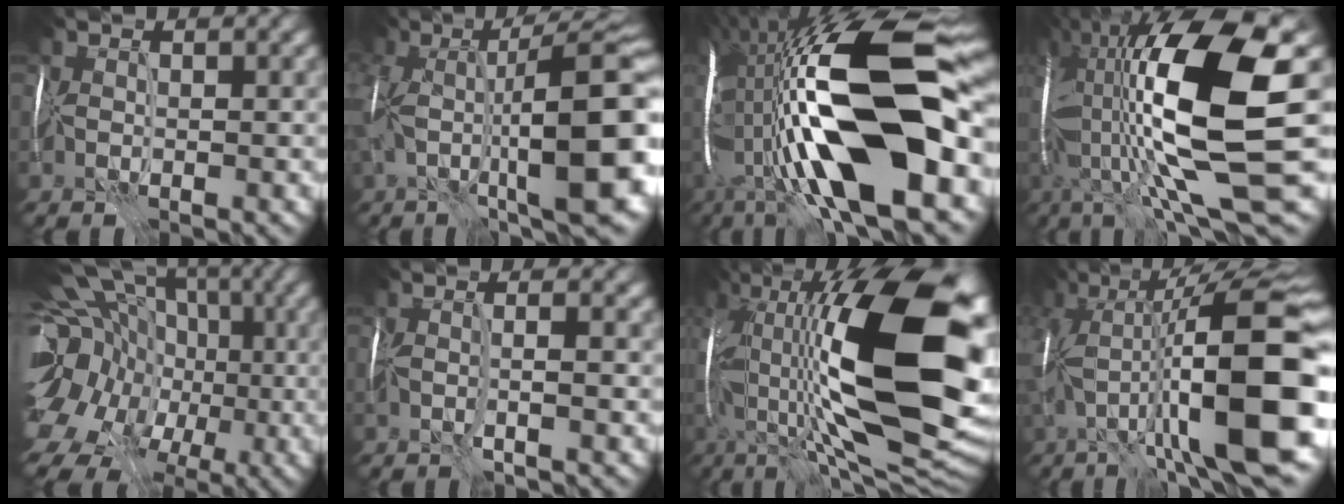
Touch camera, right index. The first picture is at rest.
{"total": 12.5, "force": [-0.9, 3.1, 12.1], "torque": [-0.195, 0.008, -0.009]}
{"total": 20.7, "force": [-2.5, 6.8, 19.4], "torque": [-0.376, 0.011, -0.044]}
{"total": 18.1, "force": [0.4, 5.7, 17.2], "torque": [-0.347, 0.005, 0.017]}
{"total": 19.7, "force": [-3.4, 16.0, 10.9], "torque": [-0.189, -0.007, -0.073]}
{"total": 1.4, "force": [-0.3, 0.0, 1.3], "torque": [-0.026, -0.004, -0.007]}
{"total": 19.6, "force": [1.7, 8.1, 17.7], "torque": [-0.332, 0.018, 0.015]}
{"total": 14.4, "force": [-2.6, 3.1, 13.8], "torque": [-0.233, 0.025, -0.035]}